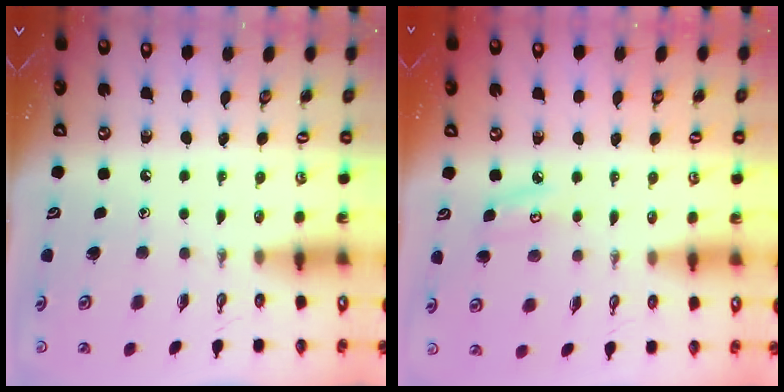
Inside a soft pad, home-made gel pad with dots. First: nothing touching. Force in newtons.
{"total": 5.3, "press": 5.3, "slide": 0.6}